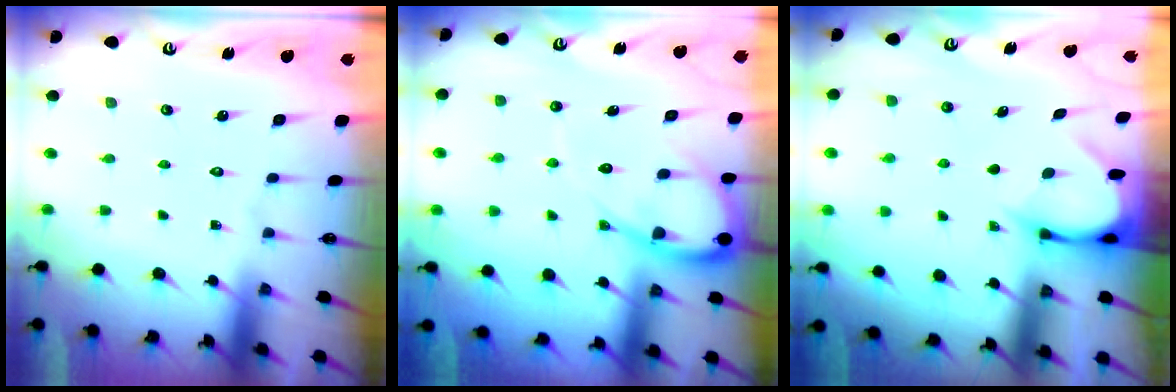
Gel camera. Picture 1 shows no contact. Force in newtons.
{"total": 8.5, "press": 8.5, "slide": 0.9}
{"total": 3.4, "press": 3.4, "slide": 0.3}